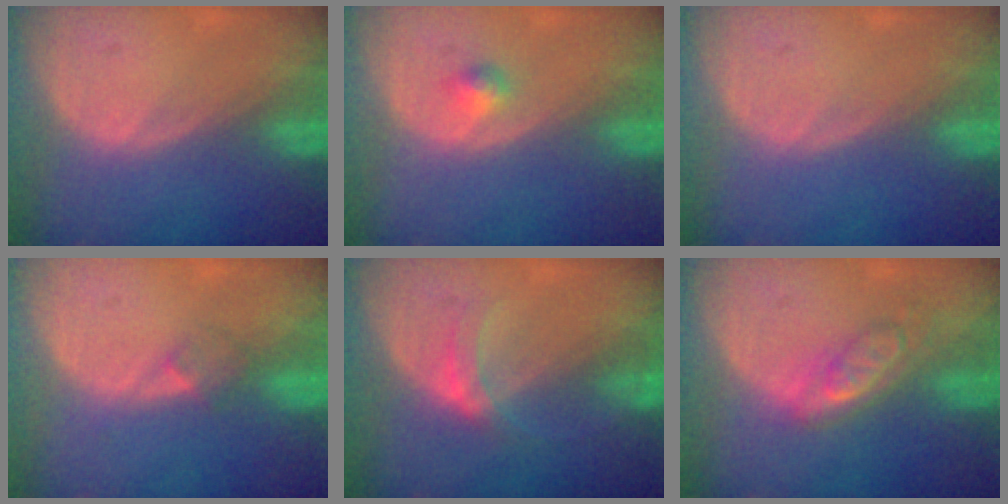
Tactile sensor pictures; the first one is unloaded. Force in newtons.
{"total": 1.5, "press": 1.5, "slide": 0.3}
{"total": 0.0}
{"total": 2.1, "press": 1.8, "slide": 1.0}
{"total": 3.7, "press": 3.3, "slide": 1.7}
{"total": 5.3, "press": 4.6, "slide": 2.6}